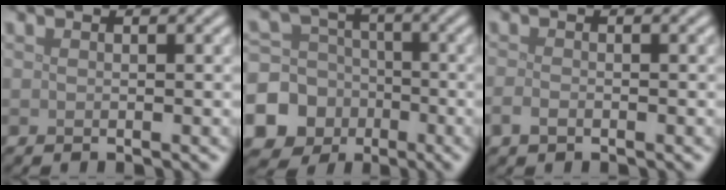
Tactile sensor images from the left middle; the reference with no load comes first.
{"total": 11.3, "force": [-4.3, 10.2, 2.3], "torque": [-0.069, -0.031, -0.099]}
{"total": 1.3, "force": [-0.7, 0.8, 0.8], "torque": [-0.018, 0.000, -0.016]}